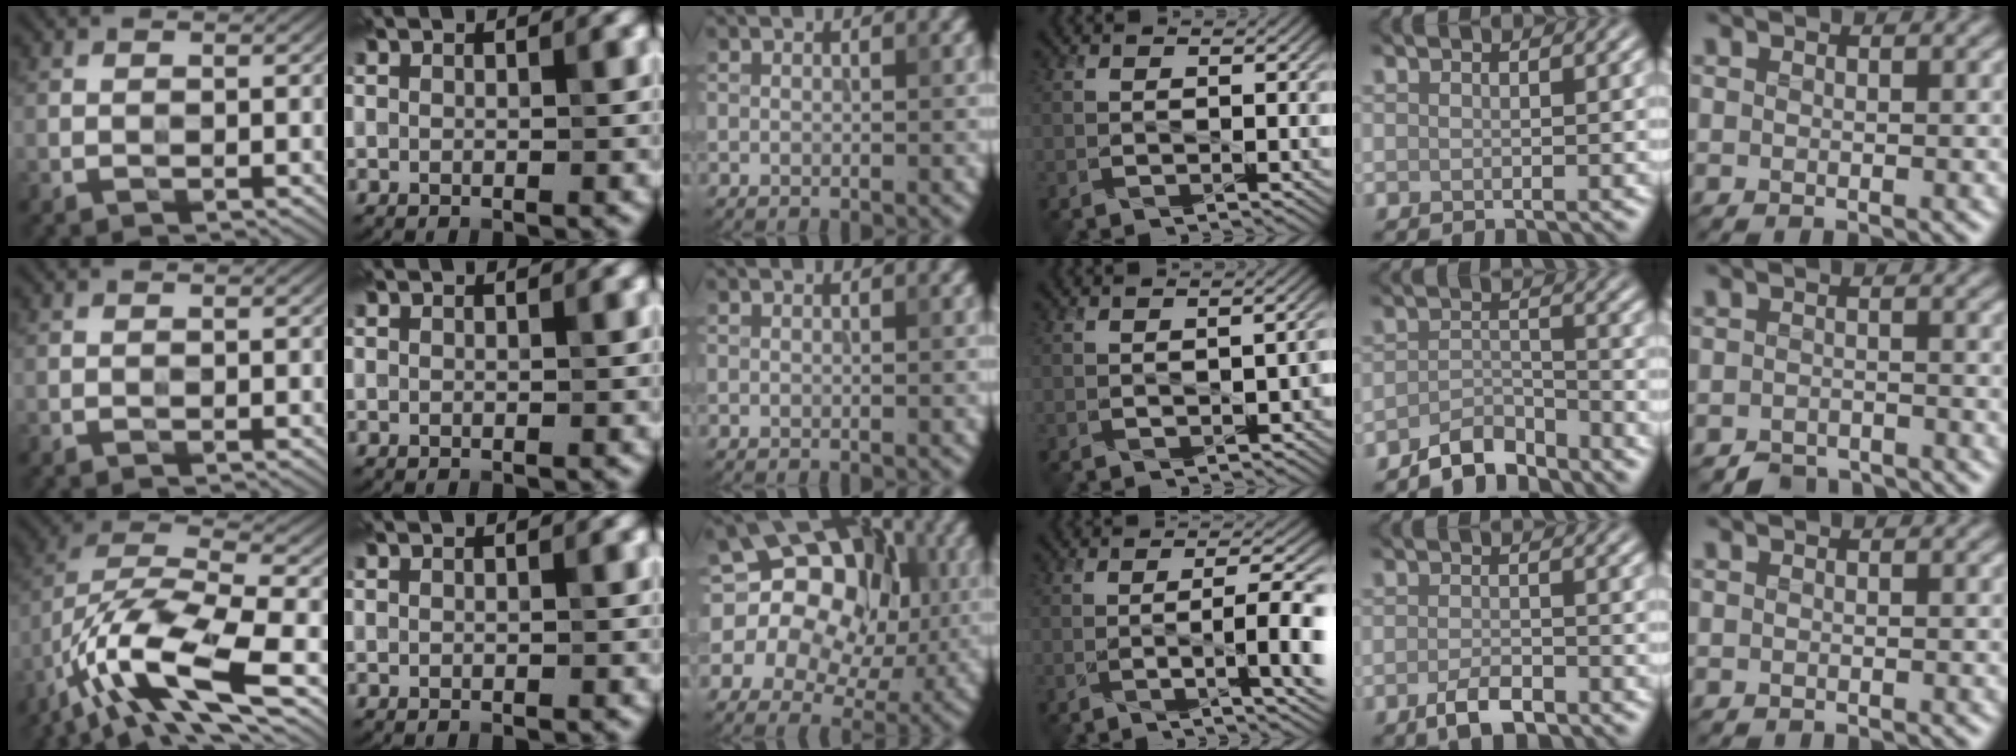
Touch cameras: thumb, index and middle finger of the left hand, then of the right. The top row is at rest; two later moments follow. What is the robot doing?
{"motion": "wipe", "object": "bowl"}